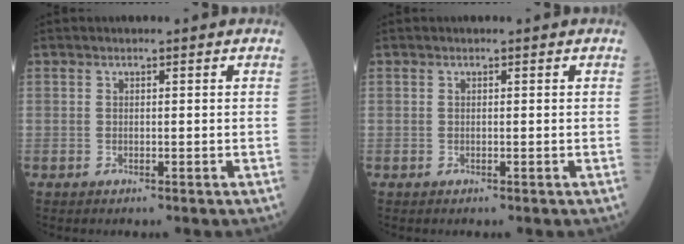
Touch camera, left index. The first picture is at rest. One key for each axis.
{"total": 0.0}